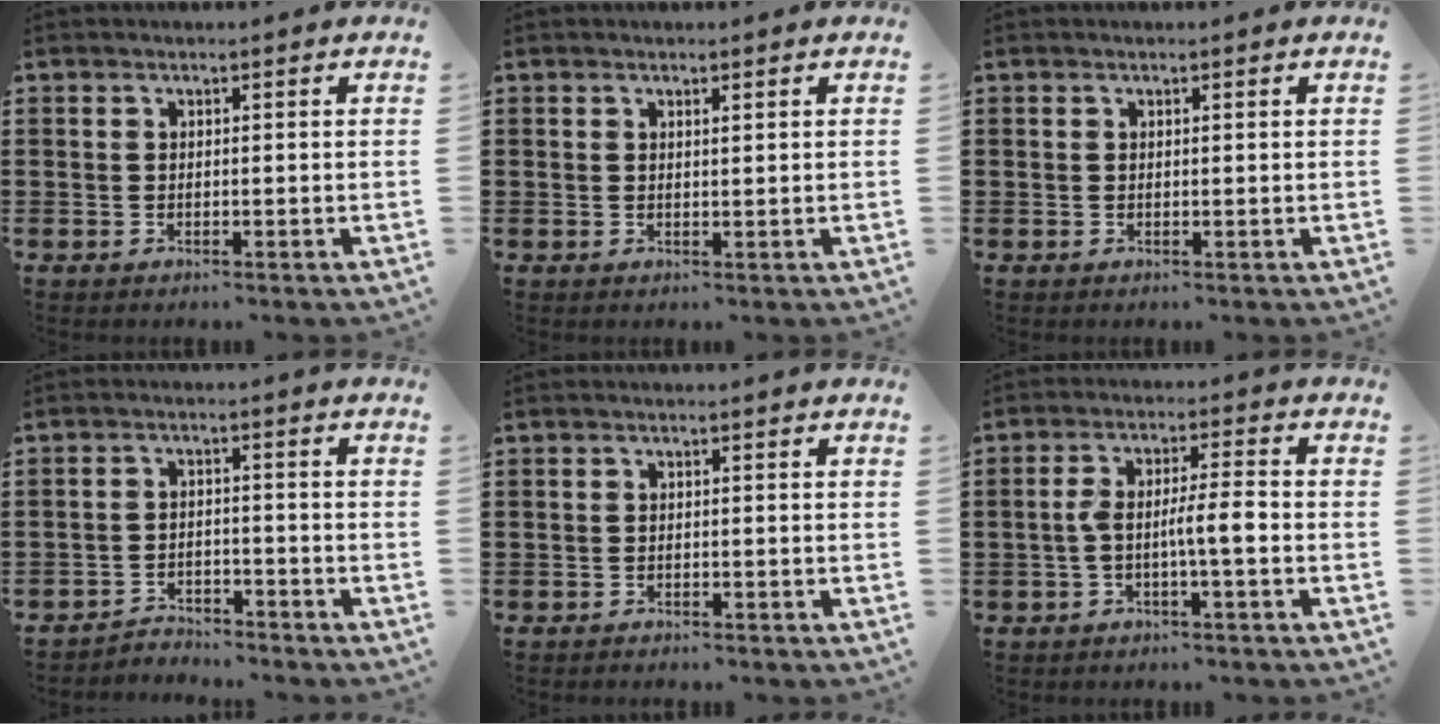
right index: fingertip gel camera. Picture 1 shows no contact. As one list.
[{"total": 0.6, "force": [0.5, 0.1, 0.4], "torque": [-0.009, -0.001, 0.010]}, {"total": 0.0}, {"total": 3.0, "force": [-3.0, 0.3, 0.0], "torque": [-0.009, 0.001, -0.064]}, {"total": 0.6, "force": [-0.6, 0.0, 0.1], "torque": [-0.003, -0.002, -0.011]}, {"total": 5.3, "force": [-1.2, 0.7, 5.2], "torque": [-0.101, 0.002, -0.027]}]